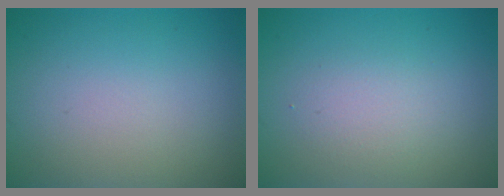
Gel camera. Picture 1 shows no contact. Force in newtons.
{"total": 1.8, "press": 1.8, "slide": 0.0}